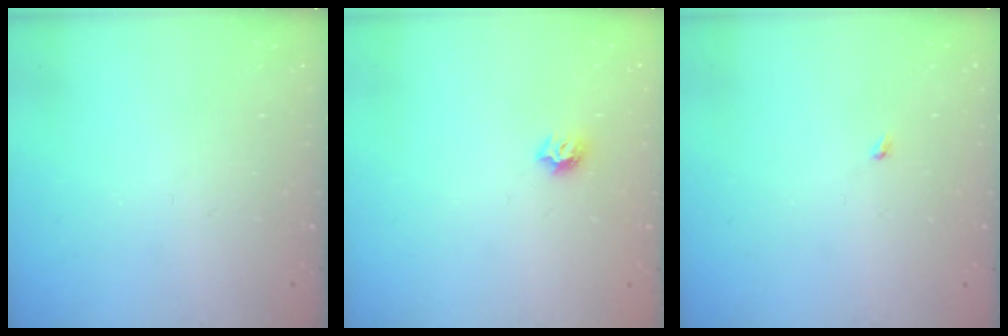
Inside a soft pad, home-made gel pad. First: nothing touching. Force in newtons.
{"total": 5.7, "press": 5.6, "slide": 0.8}
{"total": 1.9, "press": 1.9, "slide": 0.3}